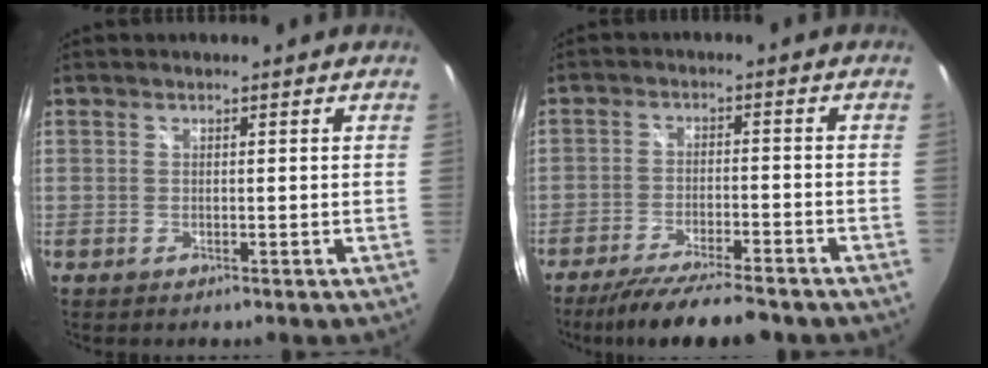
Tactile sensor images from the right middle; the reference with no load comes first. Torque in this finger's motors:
{"motor_torque": [0.89, -1.10, 0.10, 0.02]}